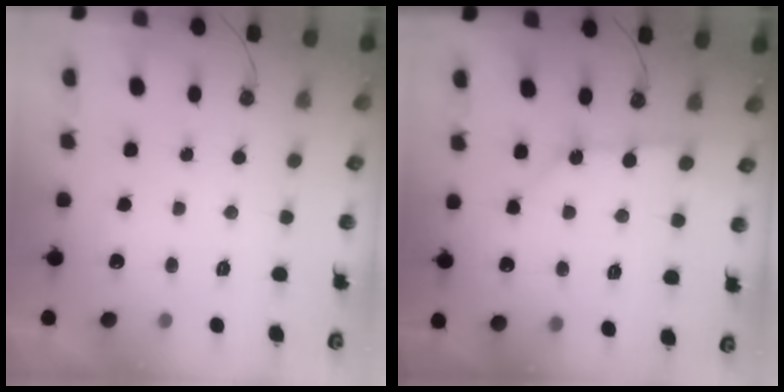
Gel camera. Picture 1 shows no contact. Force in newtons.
{"total": 4.6, "press": 4.5, "slide": 0.4}